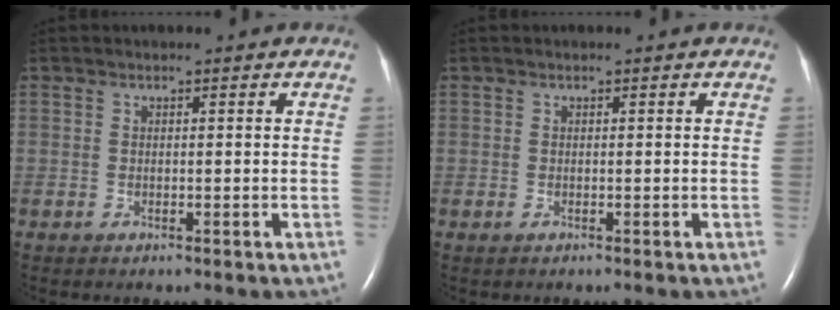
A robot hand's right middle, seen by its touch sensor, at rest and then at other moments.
{"total": 0.0}